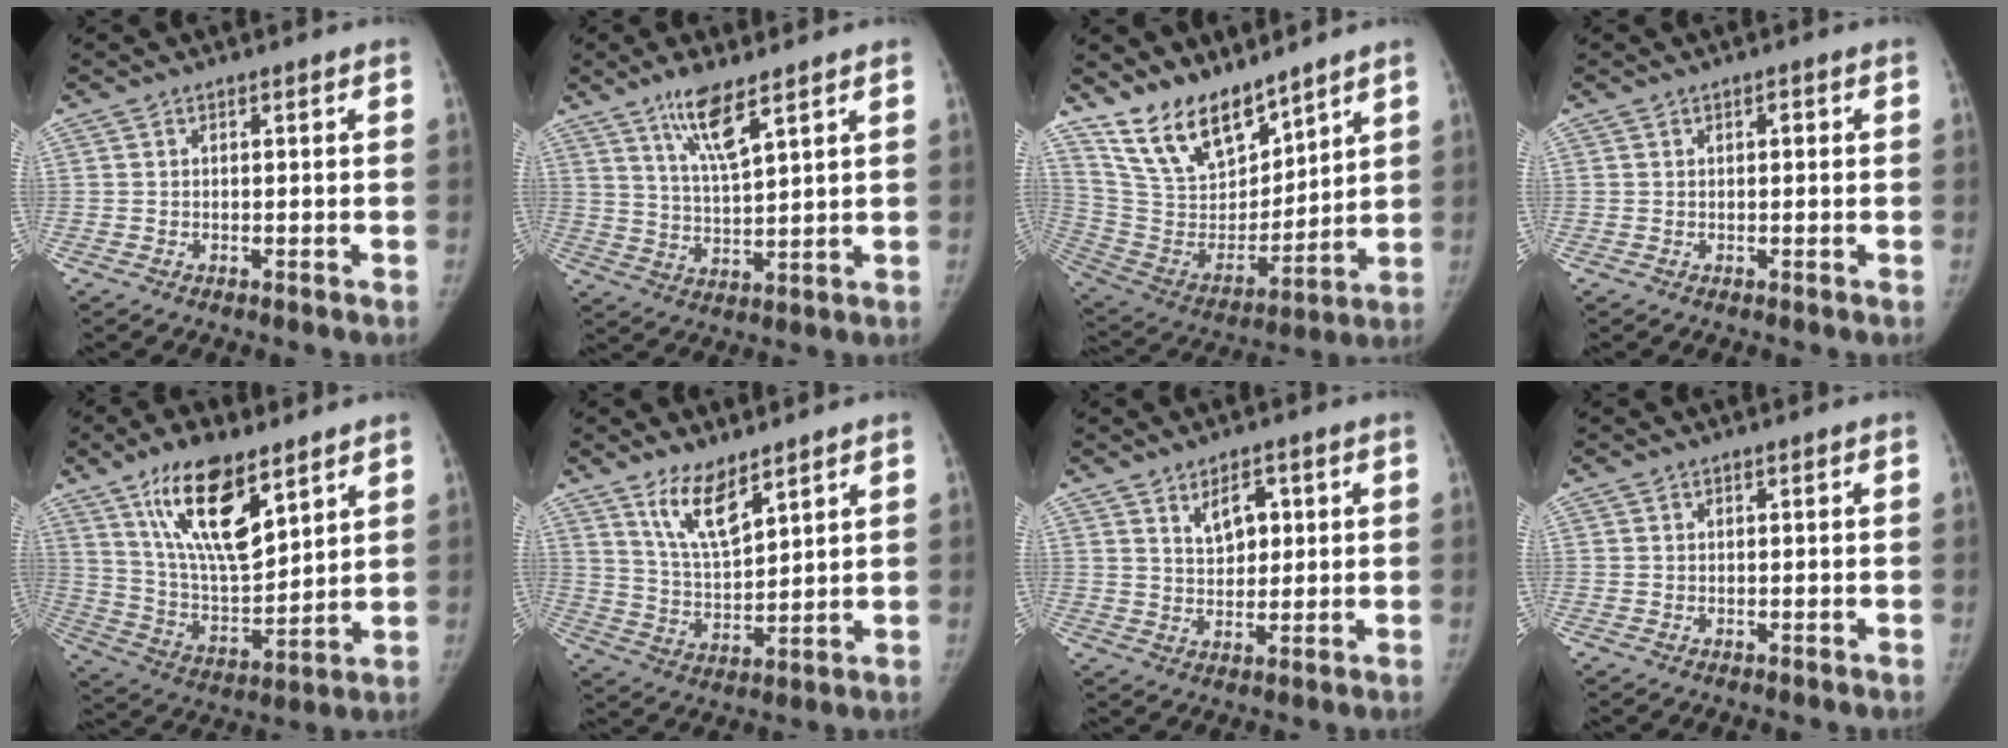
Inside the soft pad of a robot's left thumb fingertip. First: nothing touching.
{"total": 8.2, "force": [5.3, 1.5, 6.1], "torque": [-0.116, -0.033, 0.108]}
{"total": 15.9, "force": [12.8, 6.5, 6.8], "torque": [-0.089, -0.073, 0.255]}
{"total": 1.5, "force": [0.4, 0.8, 1.3], "torque": [-0.015, 0.003, 0.004]}
{"total": 17.8, "force": [10.3, 6.9, 12.7], "torque": [-0.198, -0.053, 0.197]}
{"total": 9.0, "force": [6.2, 3.0, 5.8], "torque": [-0.094, -0.046, 0.127]}
{"total": 5.6, "force": [2.4, 3.4, 3.8], "torque": [-0.039, -0.017, 0.043]}
{"total": 0.0}